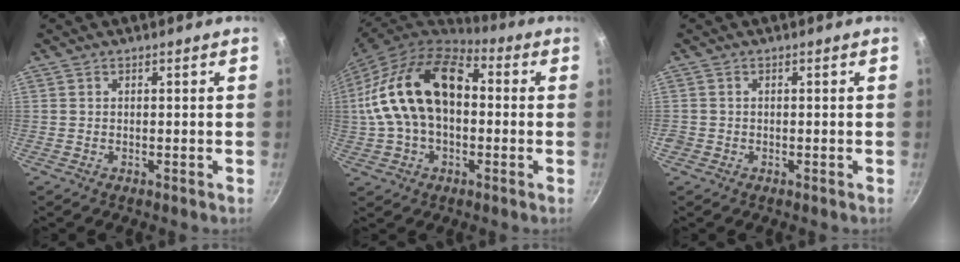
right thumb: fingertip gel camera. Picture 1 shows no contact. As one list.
[{"total": 21.0, "force": [1.3, 13.4, 16.1], "torque": [-0.288, 0.042, 0.010]}, {"total": 1.0, "force": [-0.5, 0.8, 0.3], "torque": [-0.009, 0.001, -0.008]}]